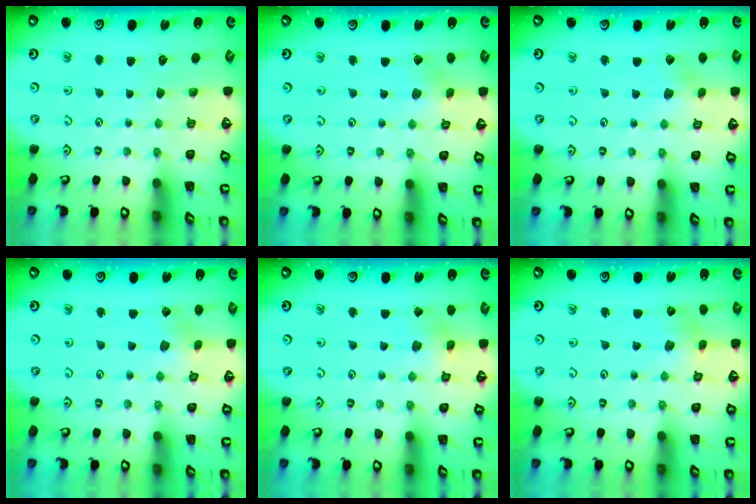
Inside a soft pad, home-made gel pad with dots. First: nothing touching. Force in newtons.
{"total": 2.4, "press": 2.4, "slide": 0.2}
{"total": 2.6, "press": 2.6, "slide": 0.4}
{"total": 2.6, "press": 2.6, "slide": 0.3}
{"total": 2.1, "press": 2.1, "slide": 0.3}
{"total": 1.4, "press": 1.4, "slide": 0.2}